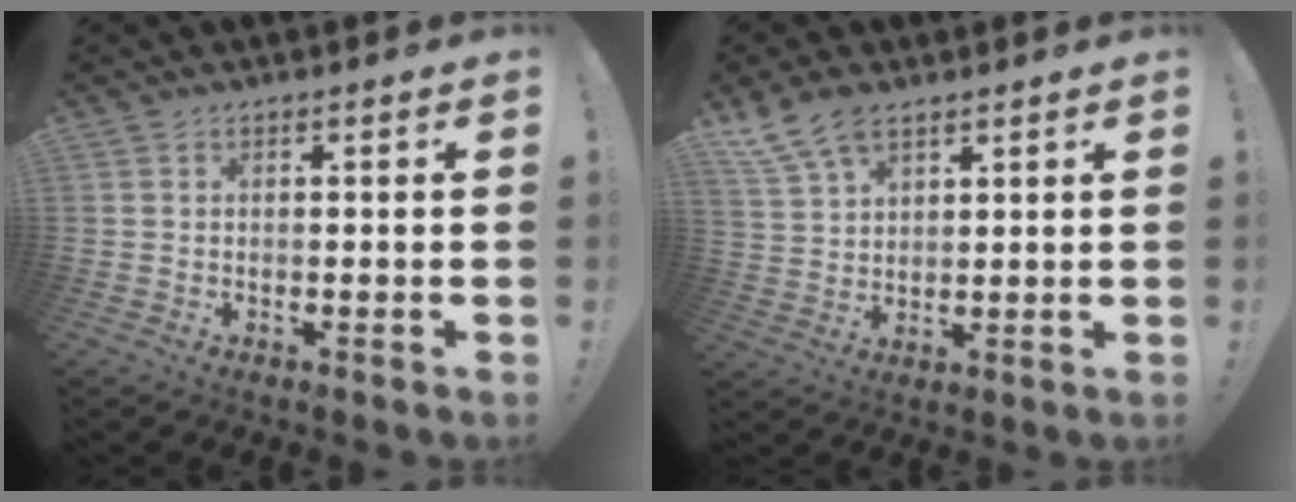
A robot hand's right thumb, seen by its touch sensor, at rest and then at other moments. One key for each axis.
{"total": 9.3, "fx": 6.9, "fy": 4.8, "fz": 4.1, "tx": -0.086, "ty": -0.029, "tz": 0.137}